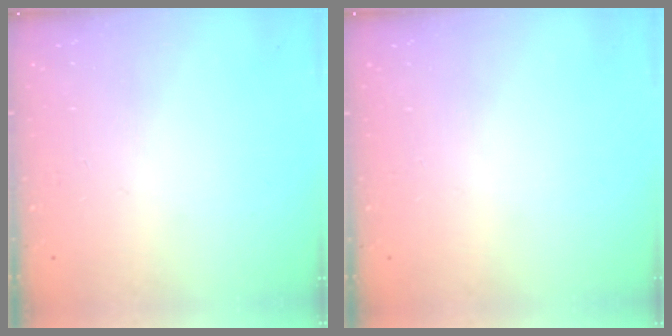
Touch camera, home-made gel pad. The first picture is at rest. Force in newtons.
{"total": 0.0}